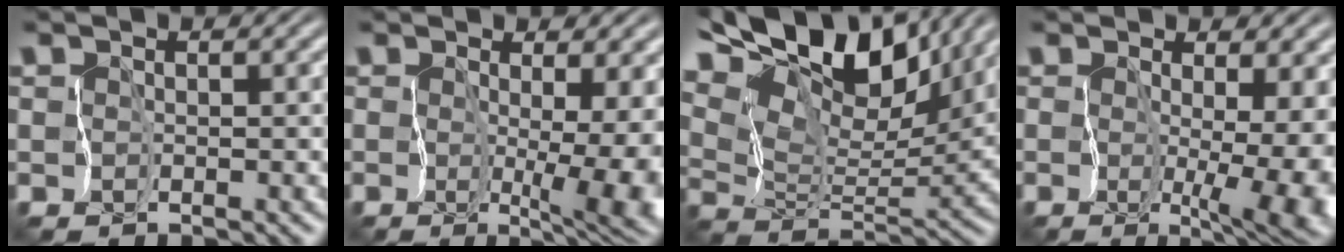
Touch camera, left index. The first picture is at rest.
{"total": 8.4, "force": [-0.6, 2.8, 7.9], "torque": [-0.097, -0.008, -0.007]}
{"total": 12.9, "force": [9.3, 5.0, 7.5], "torque": [-0.152, 0.031, 0.165]}
{"total": 9.4, "force": [-0.7, 3.6, 8.7], "torque": [-0.104, -0.009, -0.009]}